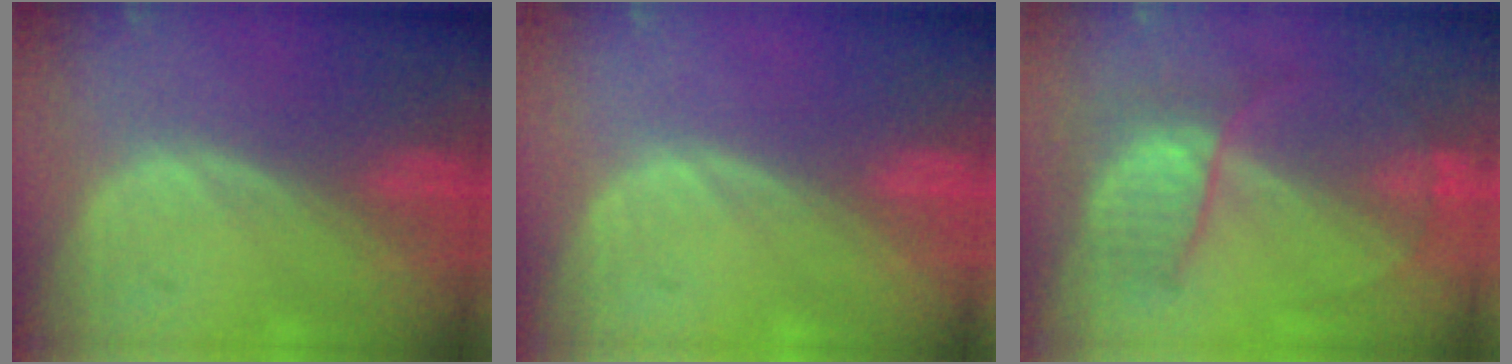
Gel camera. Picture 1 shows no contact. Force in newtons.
{"total": 0.0}
{"total": 5.8, "press": 5.7, "slide": 1.4}